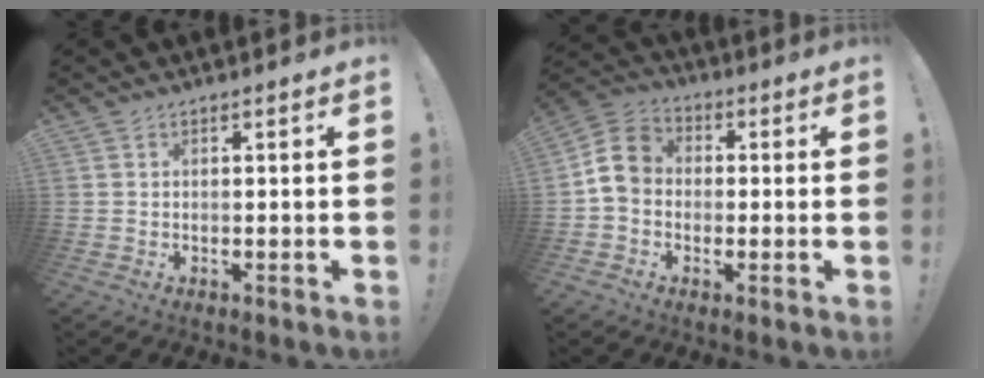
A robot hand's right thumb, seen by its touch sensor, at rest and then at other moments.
{"total": 9.6, "force": [0.0, 7.9, 5.6], "torque": [-0.093, 0.025, 0.011]}